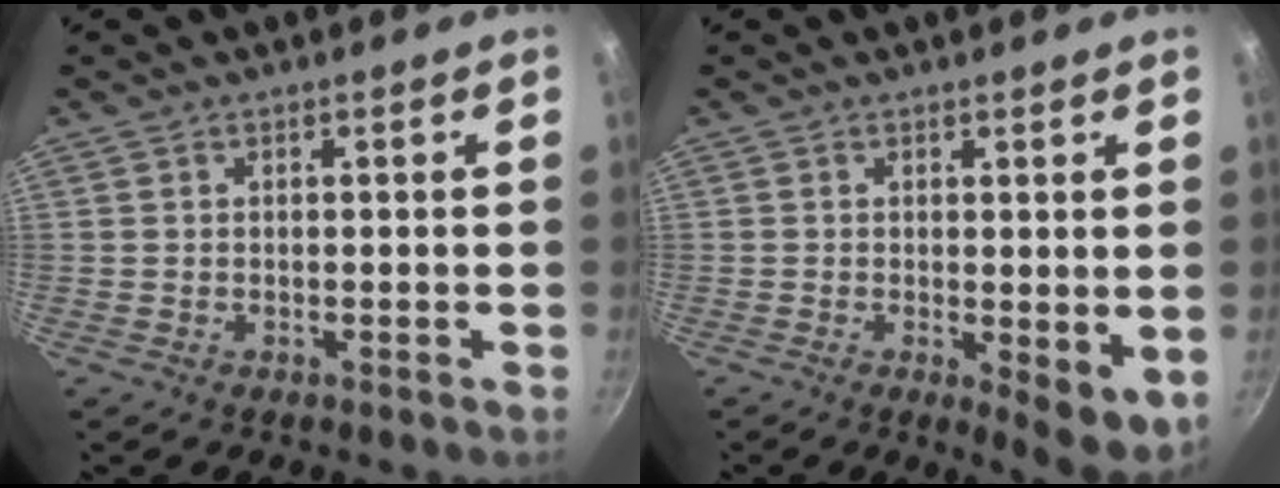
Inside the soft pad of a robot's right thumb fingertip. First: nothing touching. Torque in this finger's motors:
{"motor_torque": [-0.25, 0.15, -0.14, 0.13, 0.00]}